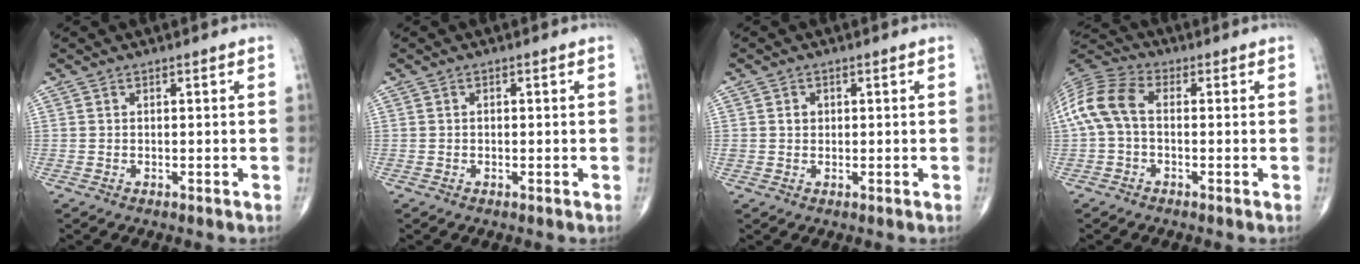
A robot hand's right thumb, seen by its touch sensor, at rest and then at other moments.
{"total": 0.6, "force": [0.0, 0.4, 0.4], "torque": [-0.007, 0.001, 0.001]}
{"total": 1.8, "force": [0.4, 1.5, 0.8], "torque": [-0.005, 0.000, 0.008]}
{"total": 9.7, "force": [-0.1, 5.9, 7.8], "torque": [-0.172, 0.027, -0.012]}